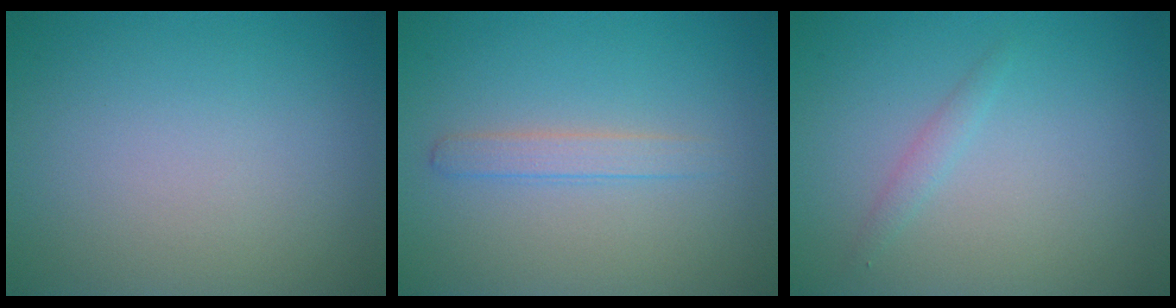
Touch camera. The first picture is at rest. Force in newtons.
{"total": 1.6, "press": 1.6, "slide": 0.0}
{"total": 0.9, "press": 0.9, "slide": 0.1}